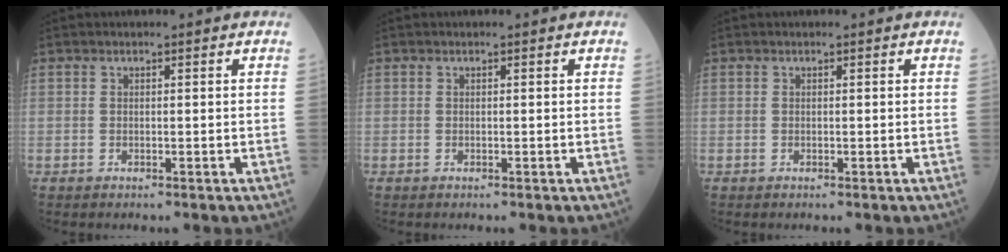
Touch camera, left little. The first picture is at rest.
{"total": 0.0}
{"total": 0.0}